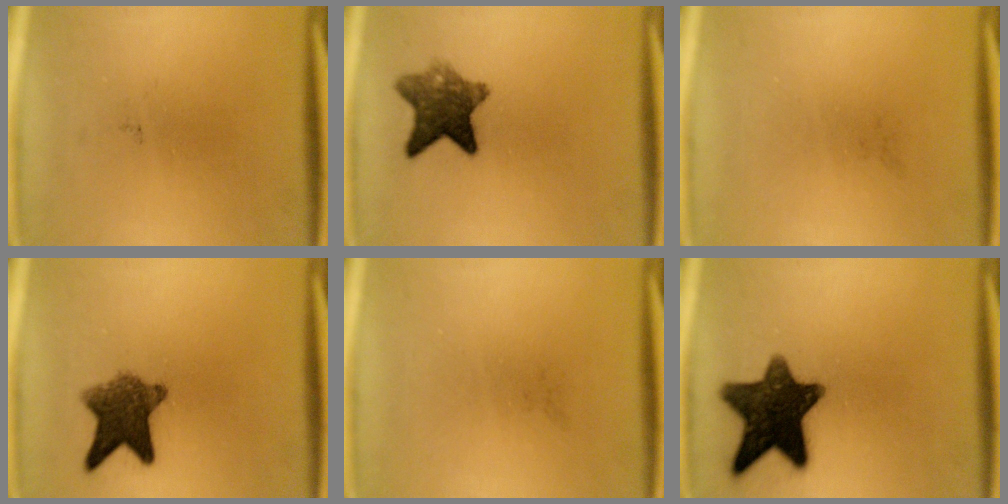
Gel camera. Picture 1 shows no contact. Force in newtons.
{"total": 7.9}
{"total": 0.0}
{"total": 8.1}
{"total": 0.0}
{"total": 13.9}